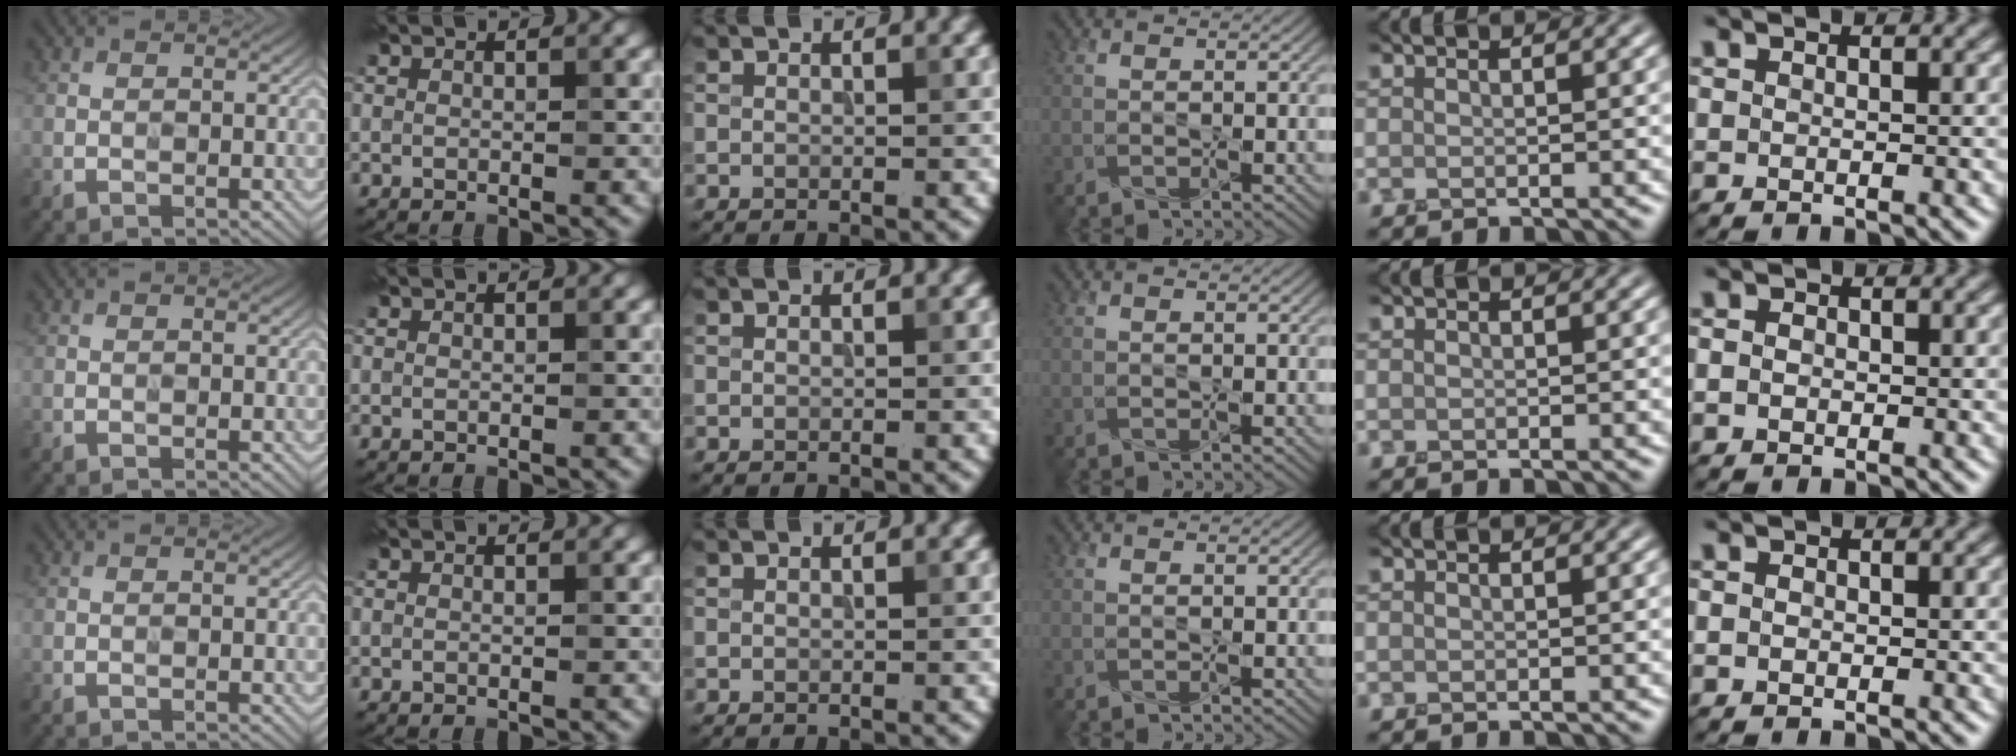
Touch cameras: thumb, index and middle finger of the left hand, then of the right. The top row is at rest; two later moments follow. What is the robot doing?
{"motion": "press", "object": "button"}